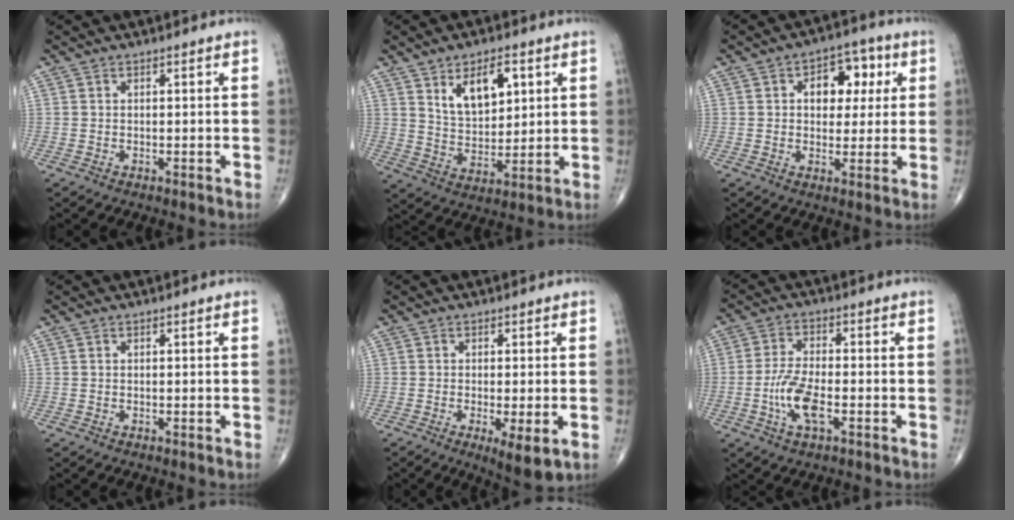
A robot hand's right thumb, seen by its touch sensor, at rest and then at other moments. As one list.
[{"total": 10.5, "force": [4.5, 5.7, 7.6], "torque": [-0.102, -0.025, 0.084]}, {"total": 9.4, "force": [2.4, 6.2, 6.6], "torque": [-0.045, 0.007, 0.031]}, {"total": 0.0}, {"total": 5.7, "force": [-1.7, 1.4, 5.3], "torque": [-0.088, -0.019, -0.027]}, {"total": 8.2, "force": [-2.6, 3.3, 7.0], "torque": [-0.145, 0.011, -0.050]}]